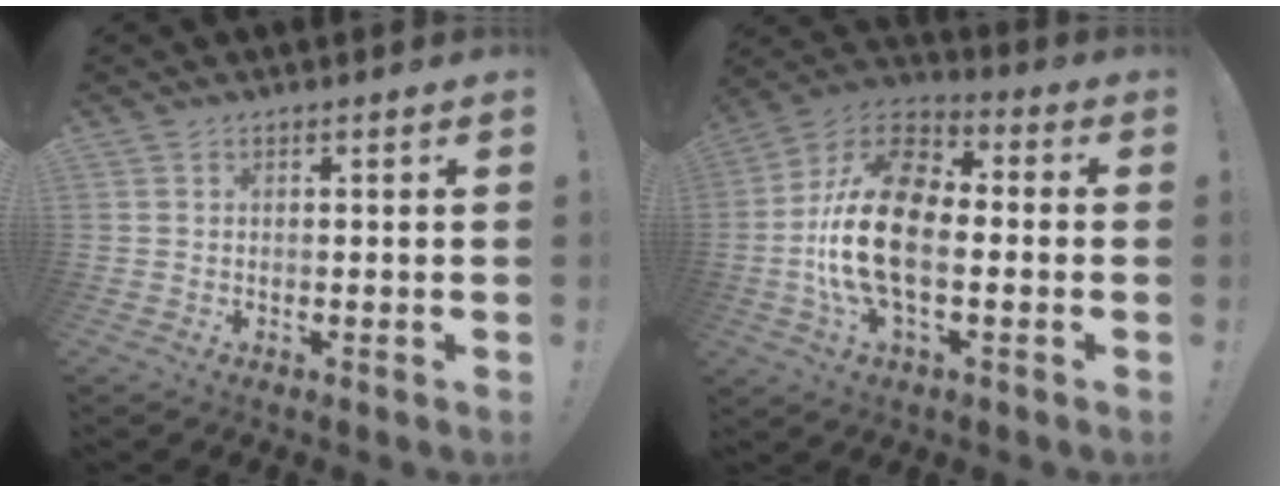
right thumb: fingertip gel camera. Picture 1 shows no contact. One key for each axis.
{"total": 20.1, "fx": -2.4, "fy": 11.7, "fz": 16.2, "tx": -0.308, "ty": 0.019, "tz": -0.035}